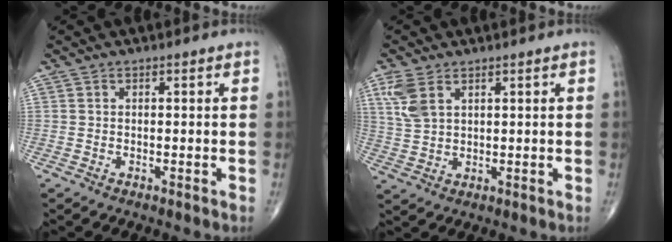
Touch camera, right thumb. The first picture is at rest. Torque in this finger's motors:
{"motor_torque": [0.57, 1.82, 0.95, 0.60, 0.09]}